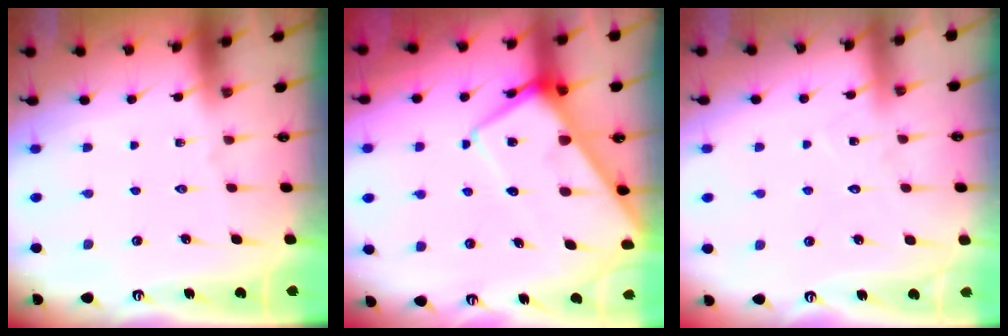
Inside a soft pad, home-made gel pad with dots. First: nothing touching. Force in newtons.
{"total": 11.8, "press": 11.7, "slide": 1.1}
{"total": 7.2, "press": 7.2, "slide": 0.6}